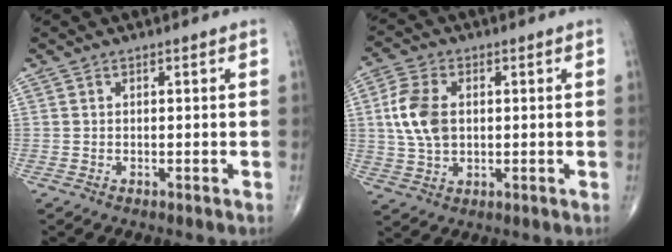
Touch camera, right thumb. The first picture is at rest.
{"total": 9.0, "force": [1.1, 5.8, 6.8], "torque": [-0.138, 0.004, 0.024]}